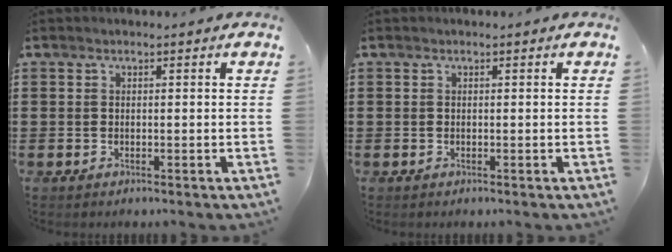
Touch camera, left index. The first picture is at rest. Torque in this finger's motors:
{"motor_torque": [0.00, -0.01, 0.00, 0.00]}